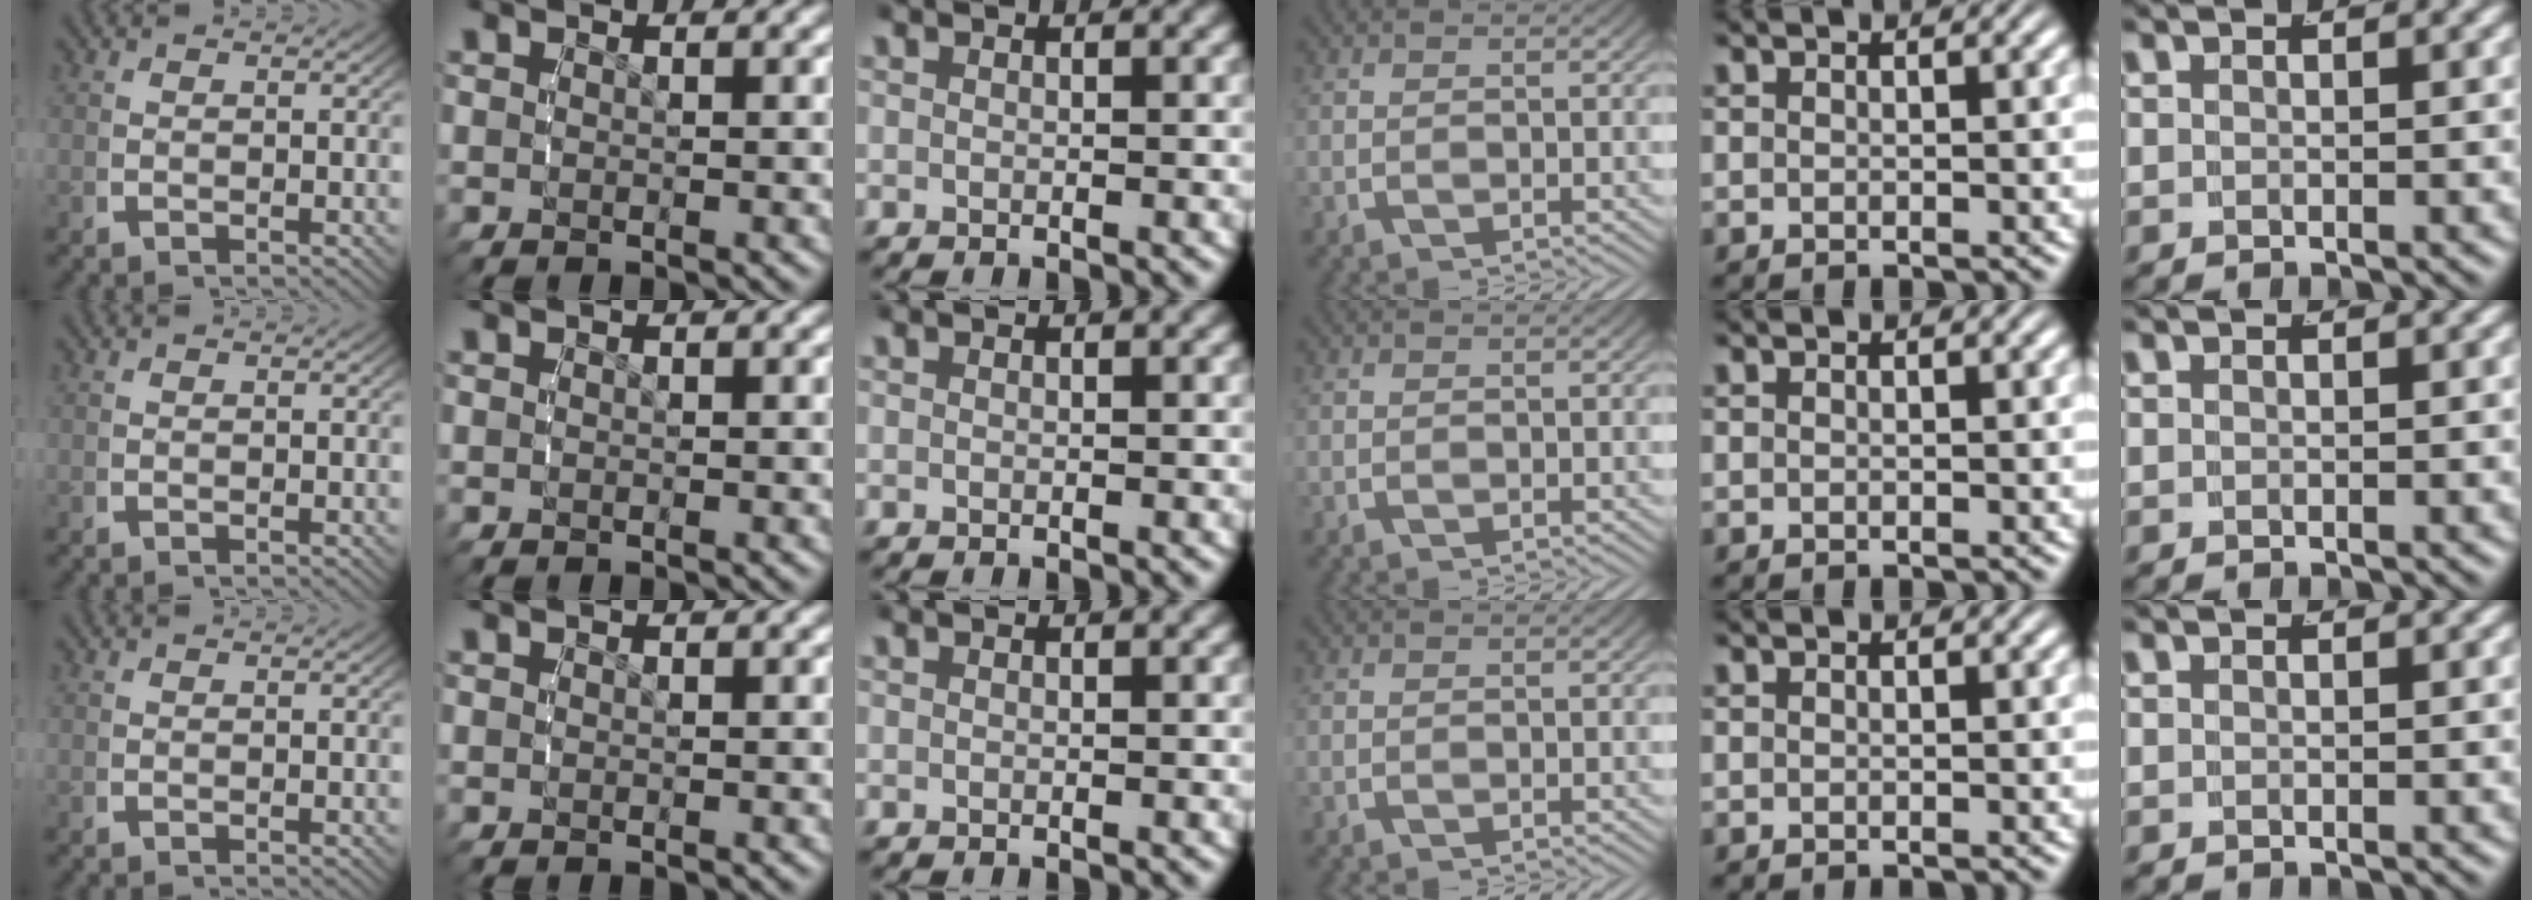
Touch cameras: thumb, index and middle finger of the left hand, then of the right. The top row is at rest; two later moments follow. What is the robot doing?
{"motion": "reach", "object": "measuring cup"}